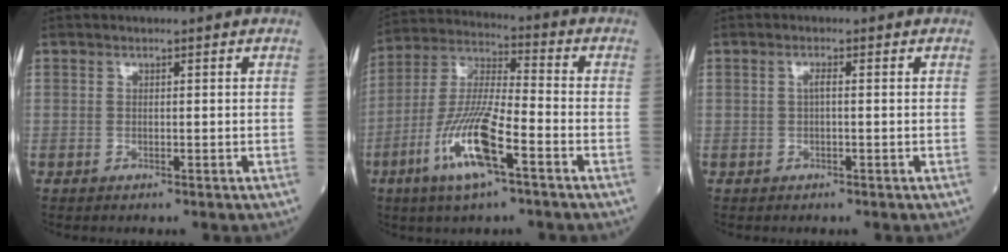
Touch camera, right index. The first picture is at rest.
{"total": 13.1, "force": [-5.9, 2.0, 11.5], "torque": [-0.239, -0.010, -0.114]}
{"total": 1.0, "force": [0.0, 0.1, 1.0], "torque": [-0.019, 0.004, -0.002]}